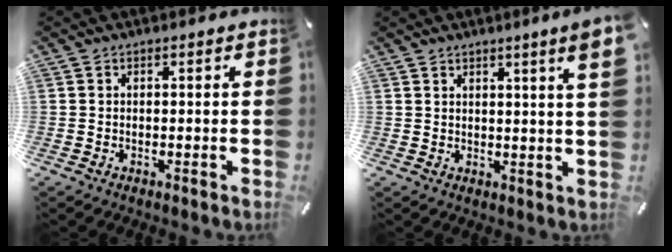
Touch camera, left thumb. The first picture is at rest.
{"total": 4.8, "force": [3.0, 0.0, 3.7], "torque": [-0.060, -0.010, 0.047]}